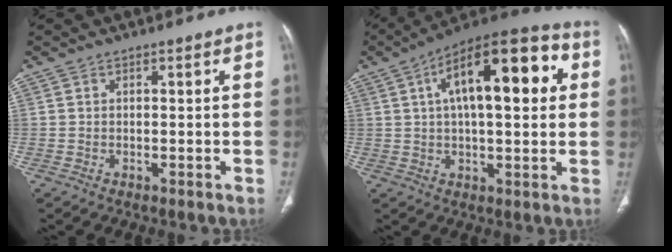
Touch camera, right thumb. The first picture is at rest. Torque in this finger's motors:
{"motor_torque": [0.56, 4.44, 1.66, 0.47, 0.17]}